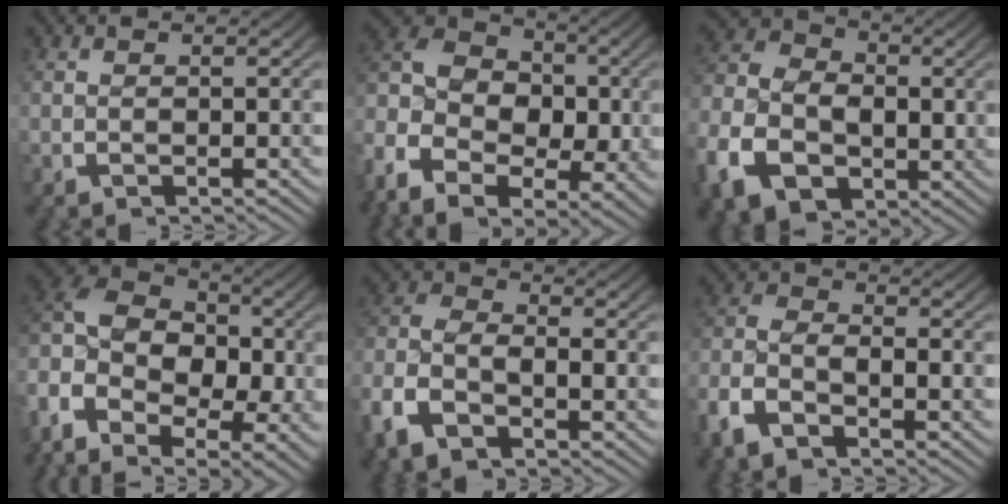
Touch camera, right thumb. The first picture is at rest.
{"total": 13.8, "force": [0.0, 10.4, 9.1], "torque": [-0.191, -0.033, -0.002]}
{"total": 12.0, "force": [-1.9, 9.1, 7.5], "torque": [-0.167, -0.041, -0.016]}
{"total": 15.9, "force": [0.0, 11.8, 10.7], "torque": [-0.230, -0.045, 0.003]}
{"total": 7.7, "force": [-1.5, 5.6, 5.1], "torque": [-0.124, -0.020, -0.022]}
{"total": 6.2, "force": [-1.7, 4.4, 4.1], "torque": [-0.103, -0.017, -0.029]}